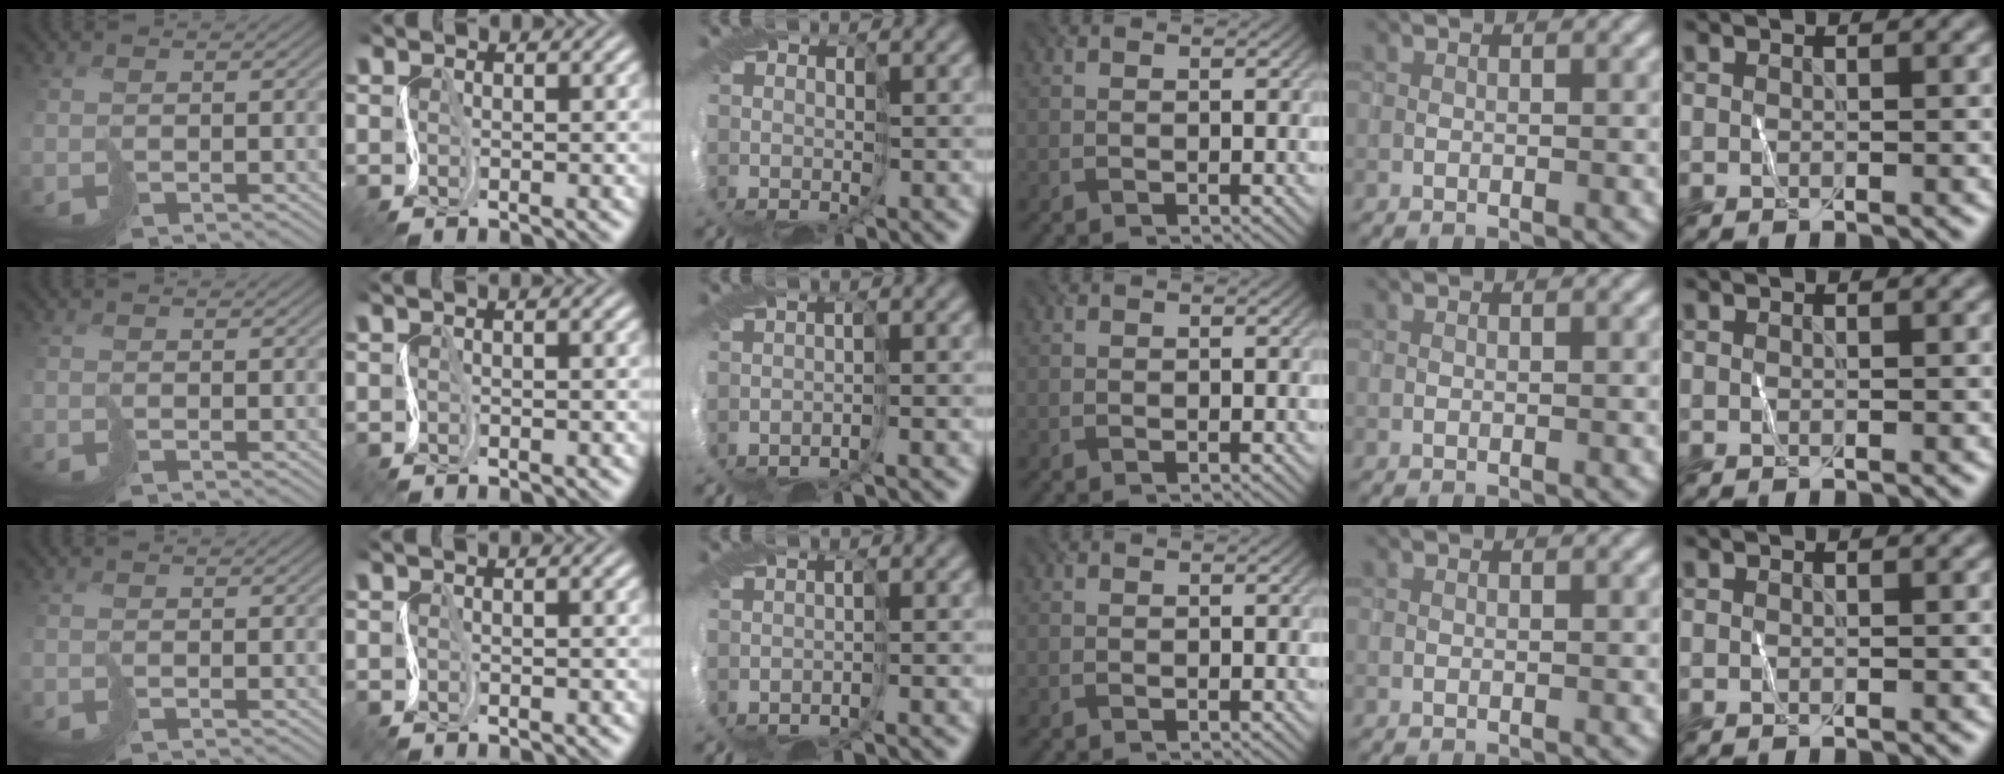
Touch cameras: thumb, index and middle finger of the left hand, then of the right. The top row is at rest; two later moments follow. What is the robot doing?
{"motion": "cut", "object": "paper"}